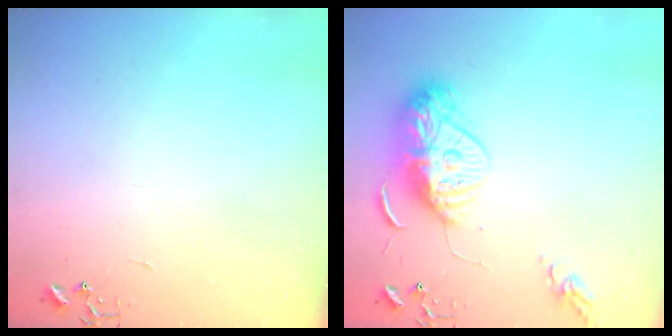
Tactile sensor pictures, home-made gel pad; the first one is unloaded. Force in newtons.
{"total": 12.9, "press": 12.8, "slide": 1.3}